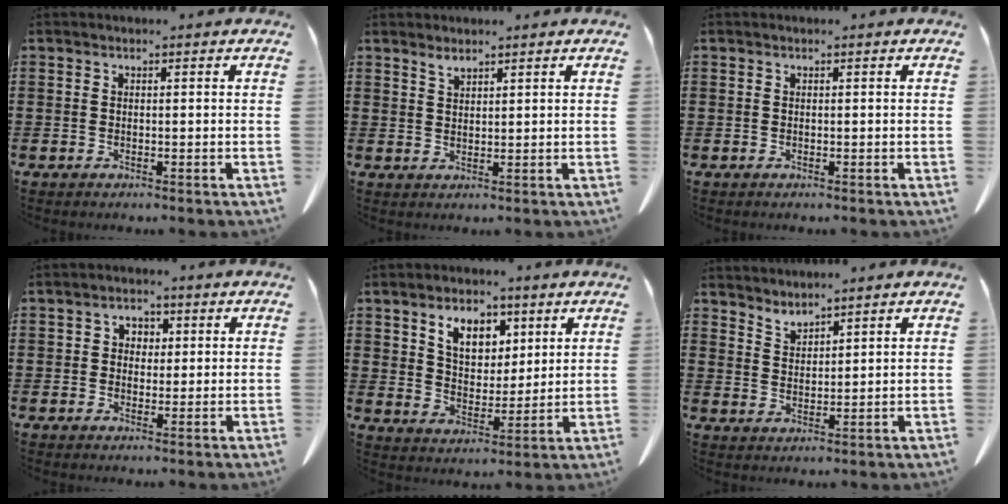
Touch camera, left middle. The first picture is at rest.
{"total": 1.7, "force": [1.5, 0.3, 0.6], "torque": [-0.017, -0.001, 0.030]}
{"total": 0.0}
{"total": 2.4, "force": [0.5, 2.2, 0.8], "torque": [-0.018, 0.007, 0.004]}
{"total": 7.2, "force": [4.3, 4.7, 3.3], "torque": [-0.064, 0.004, 0.076]}
{"total": 2.9, "force": [2.9, 0.0, -0.3], "torque": [-0.004, -0.013, 0.057]}